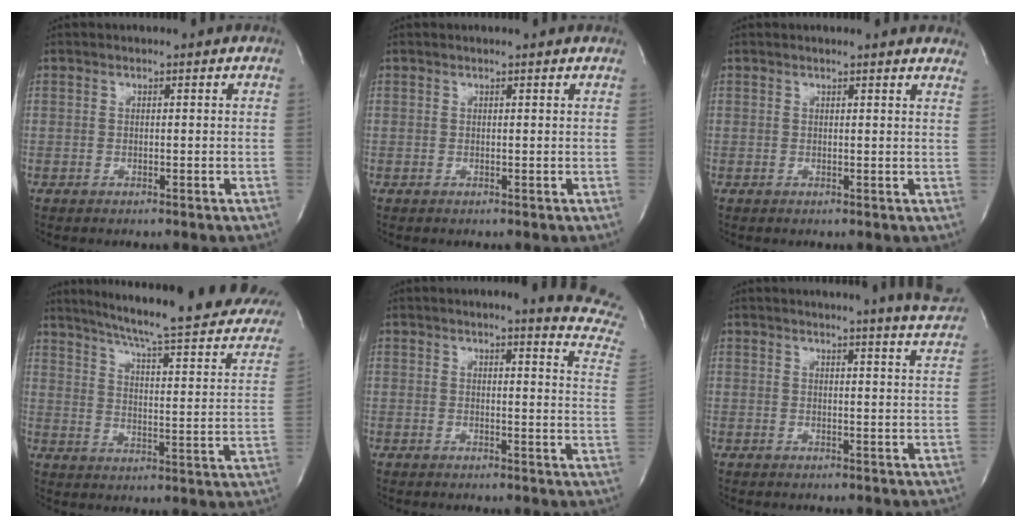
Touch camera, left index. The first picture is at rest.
{"total": 1.1, "force": [1.1, -0.1, 0.4], "torque": [-0.014, 0.003, 0.011]}
{"total": 7.7, "force": [7.3, 0.8, 2.5], "torque": [-0.021, -0.006, 0.059]}
{"total": 26.6, "force": [21.1, 3.0, 16.0], "torque": [-0.231, -0.033, 0.259]}
{"total": 10.4, "force": [9.8, -0.7, 3.5], "torque": [-0.032, -0.089, 0.080]}
{"total": 9.2, "force": [8.6, -1.5, 2.9], "torque": [-0.040, -0.049, 0.080]}